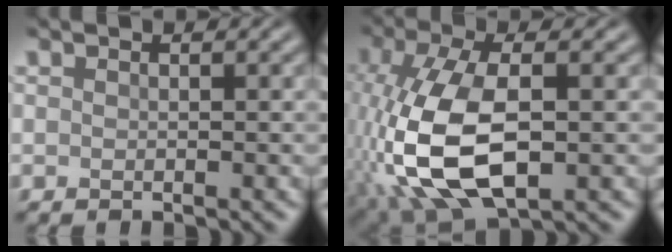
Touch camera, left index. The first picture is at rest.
{"total": 11.2, "force": [-2.6, 5.8, 9.3], "torque": [-0.217, -0.008, -0.053]}